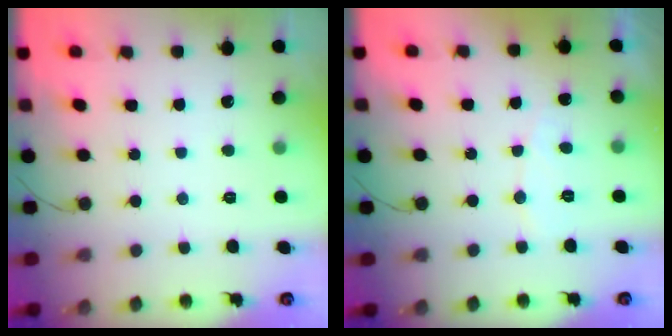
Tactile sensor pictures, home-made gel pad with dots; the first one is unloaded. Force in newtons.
{"total": 4.9, "press": 4.8, "slide": 0.5}